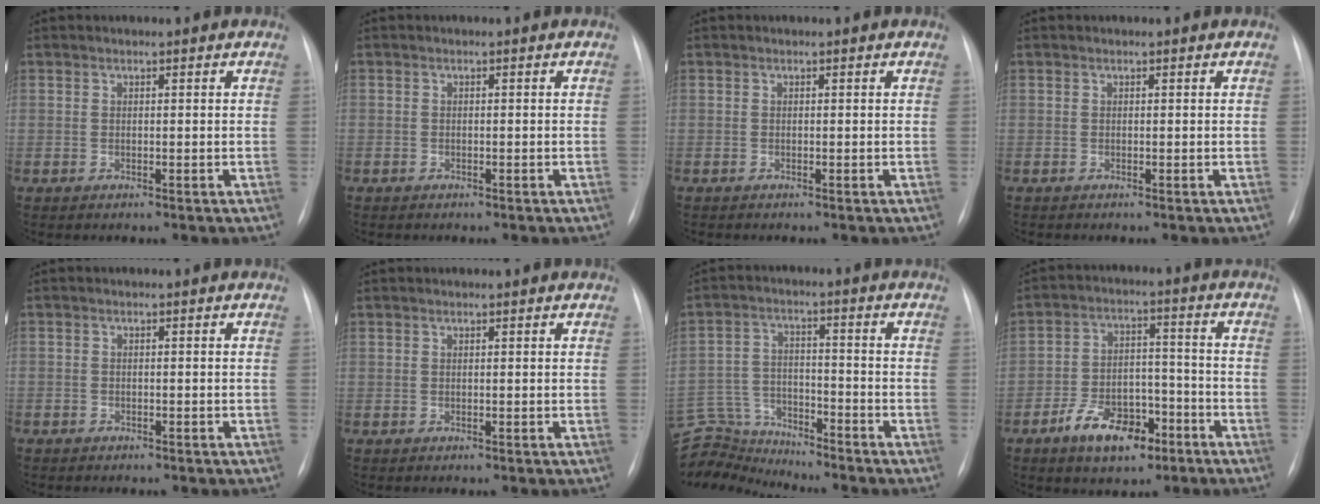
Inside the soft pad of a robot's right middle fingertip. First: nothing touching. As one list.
[{"total": 0.6, "force": [-0.4, 0.5, 0.1], "torque": [-0.005, 0.003, -0.006]}, {"total": 0.0}, {"total": 0.0}, {"total": 1.4, "force": [-1.0, 0.9, 0.3], "torque": [-0.010, 0.004, -0.013]}, {"total": 0.0}, {"total": 10.3, "force": [-10.2, 1.0, -0.1], "torque": [-0.008, 0.021, -0.191]}, {"total": 10.3, "force": [-6.1, 5.3, 6.4], "torque": [-0.111, 0.014, -0.100]}]